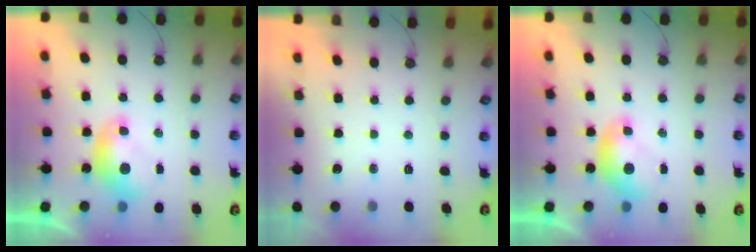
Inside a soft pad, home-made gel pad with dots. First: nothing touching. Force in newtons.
{"total": 0.0}
{"total": 0.0}